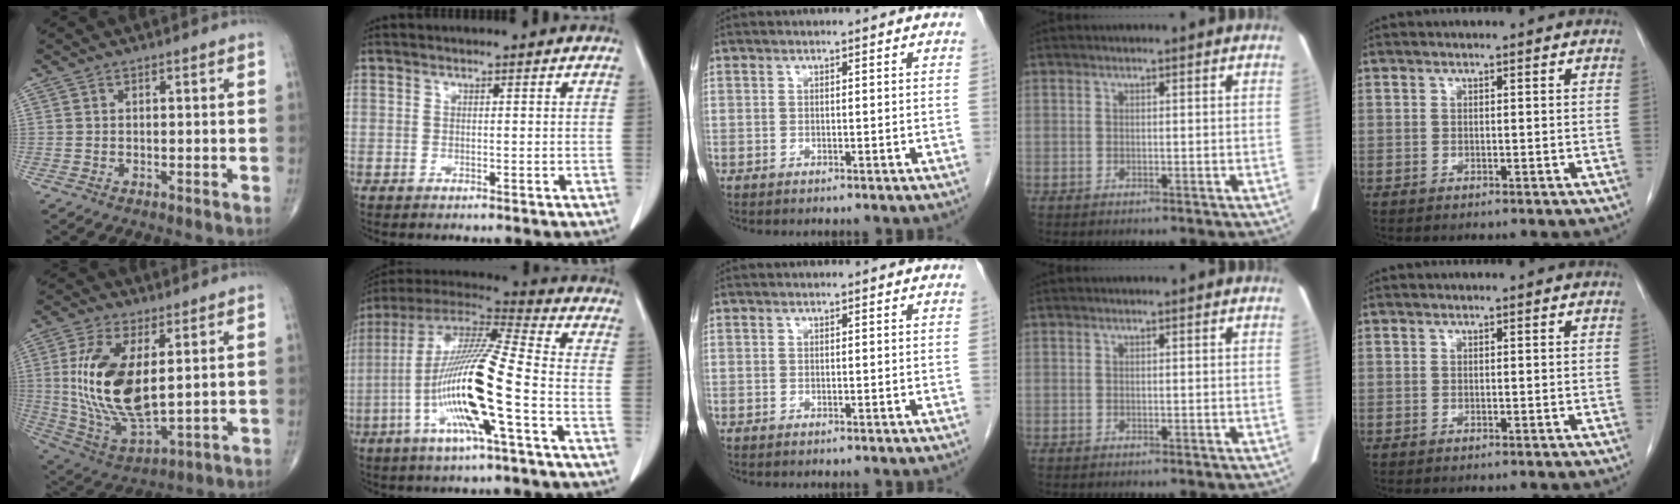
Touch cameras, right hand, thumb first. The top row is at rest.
{"thumb": {"total": 18.3, "force": [2.9, 8.4, 16.0], "torque": [-0.318, -0.022, 0.071]}, "index": {"total": 18.2, "force": [-5.1, 0.7, 17.5], "torque": [-0.349, -0.005, -0.103]}}